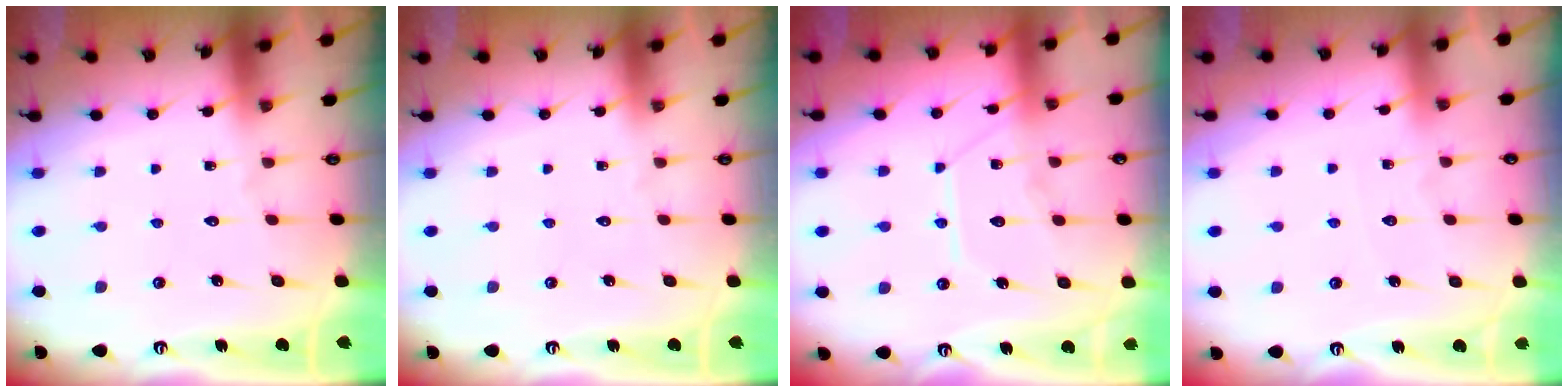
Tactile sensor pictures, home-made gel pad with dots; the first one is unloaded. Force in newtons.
{"total": 0.0}
{"total": 10.5, "press": 10.4, "slide": 0.9}
{"total": 2.4, "press": 2.4, "slide": 0.3}